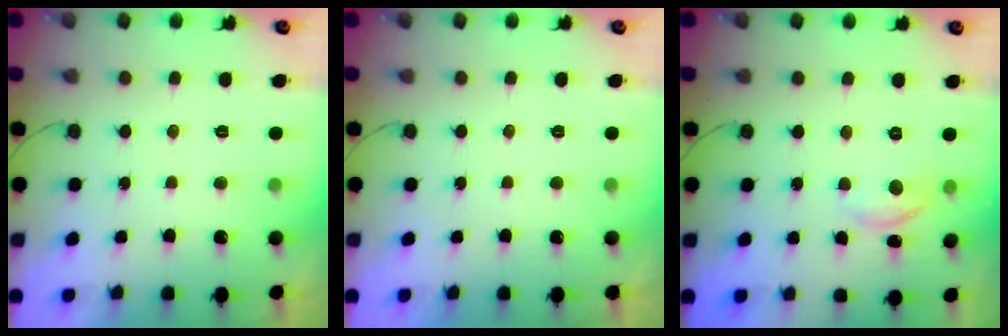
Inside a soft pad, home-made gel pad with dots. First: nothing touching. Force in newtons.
{"total": 0.0}
{"total": 5.4, "press": 5.4, "slide": 0.5}